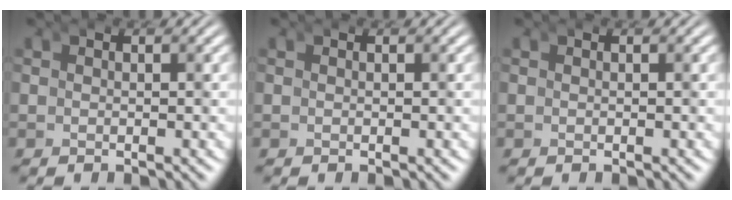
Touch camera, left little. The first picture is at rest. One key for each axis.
{"total": 0.0}
{"total": 0.0}